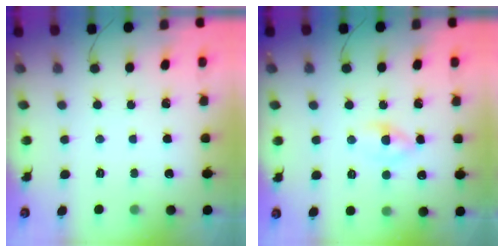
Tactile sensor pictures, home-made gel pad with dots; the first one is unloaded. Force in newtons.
{"total": 2.4, "press": 2.1, "slide": 1.2}